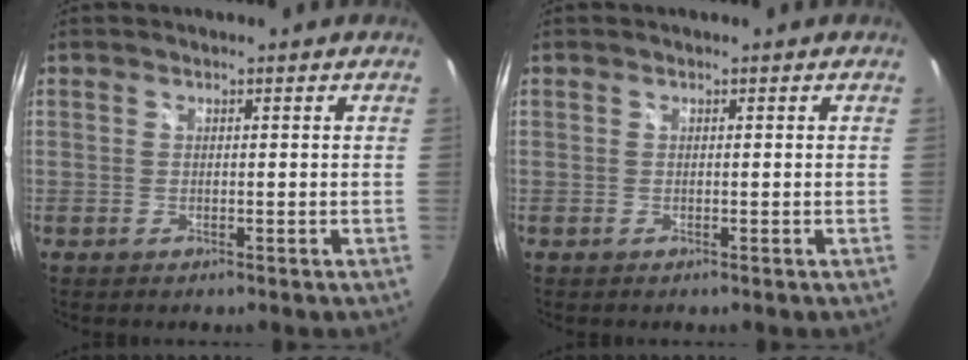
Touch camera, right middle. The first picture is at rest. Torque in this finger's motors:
{"motor_torque": [0.07, -0.06, 0.02, 0.01]}